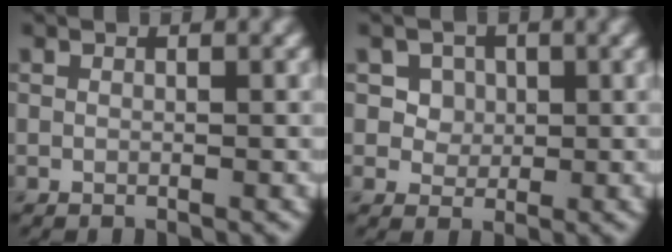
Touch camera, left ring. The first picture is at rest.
{"total": 4.9, "force": [2.2, 3.8, 2.1], "torque": [-0.043, 0.003, 0.033]}